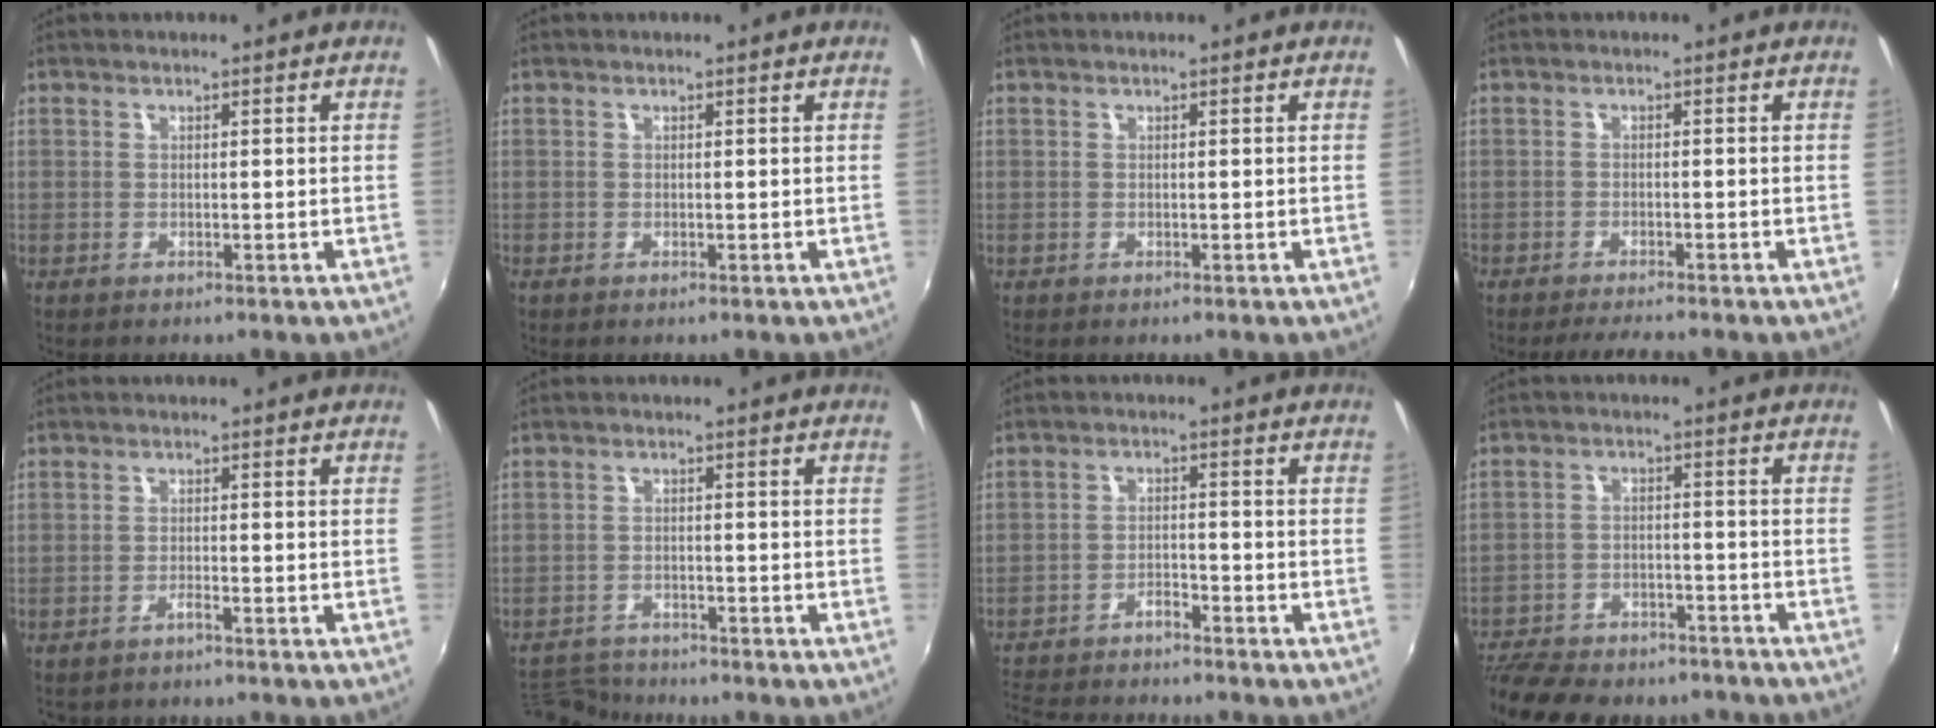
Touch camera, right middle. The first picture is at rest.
{"total": 0.0}
{"total": 0.0}
{"total": 4.6, "force": [-4.2, 0.5, 2.0], "torque": [-0.049, -0.008, -0.067]}
{"total": 1.3, "force": [-1.2, 0.3, 0.5], "torque": [-0.013, 0.000, -0.022]}
{"total": 5.8, "force": [-5.7, 1.0, 0.4], "torque": [-0.027, -0.002, -0.105]}
{"total": 9.2, "force": [-8.5, 1.8, 3.1], "torque": [-0.084, 0.002, -0.142]}
{"total": 18.5, "force": [-15.5, 6.9, 7.5], "torque": [-0.176, -0.015, -0.224]}